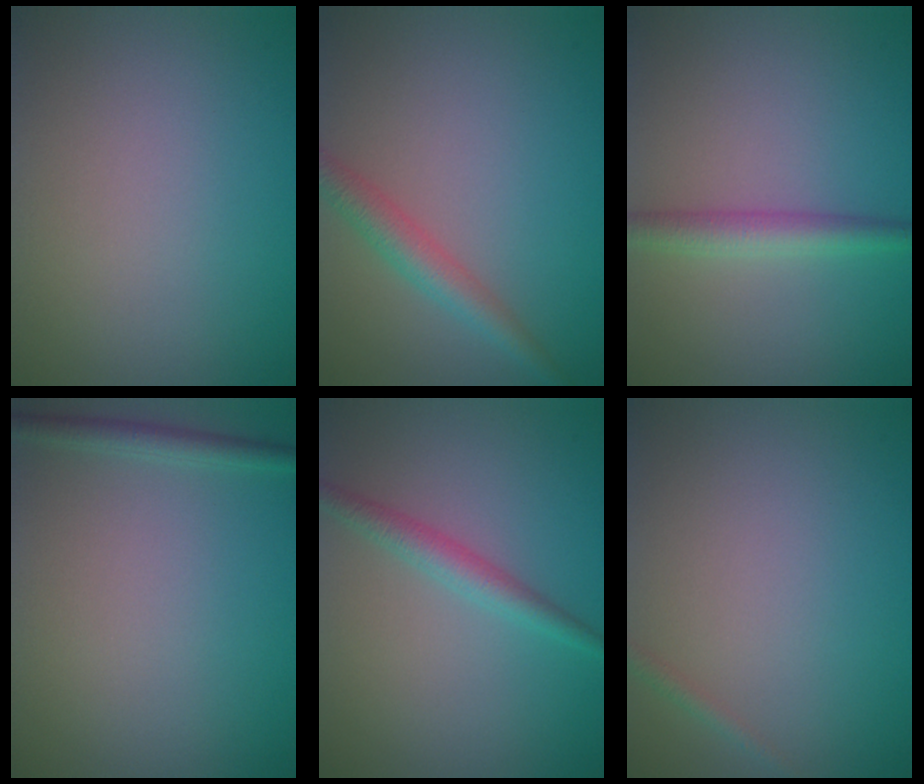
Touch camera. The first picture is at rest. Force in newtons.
{"total": 2.8, "press": 2.8, "slide": 0.1}
{"total": 2.6, "press": 2.6, "slide": 0.1}
{"total": 1.5, "press": 1.5, "slide": 0.1}
{"total": 2.2, "press": 2.2, "slide": 0.1}
{"total": 0.8, "press": 0.7, "slide": 0.1}